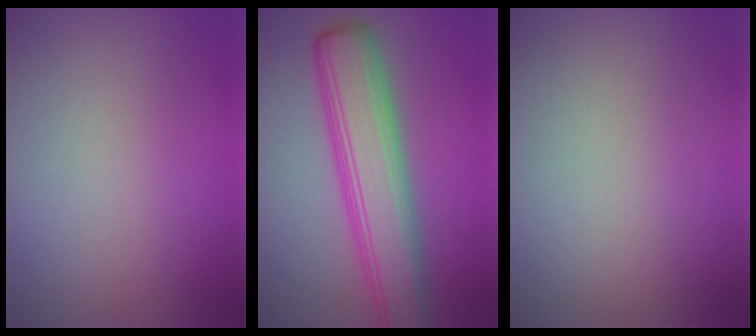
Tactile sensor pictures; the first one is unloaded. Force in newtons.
{"total": 7.8, "press": 7.8, "slide": 0.3}
{"total": 0.0}